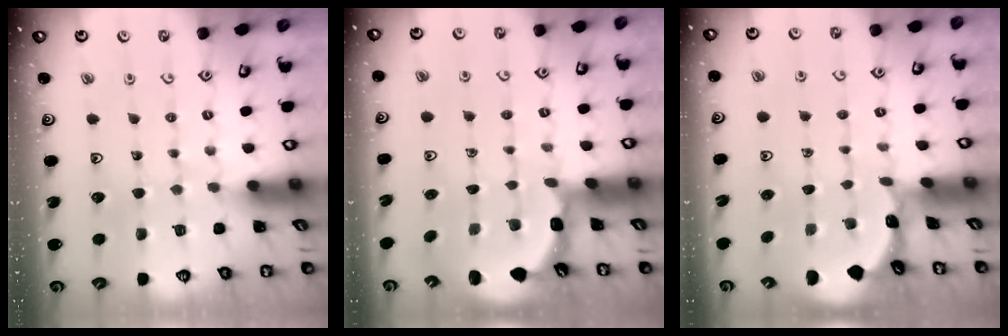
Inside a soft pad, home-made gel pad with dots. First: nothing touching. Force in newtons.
{"total": 2.0, "press": 1.8, "slide": 0.9}
{"total": 0.5, "press": 0.5, "slide": 0.2}